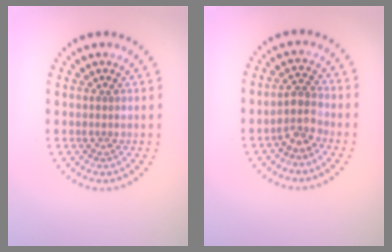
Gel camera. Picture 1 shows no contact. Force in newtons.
{"total": 2.3, "press": 2.0, "slide": 1.1}